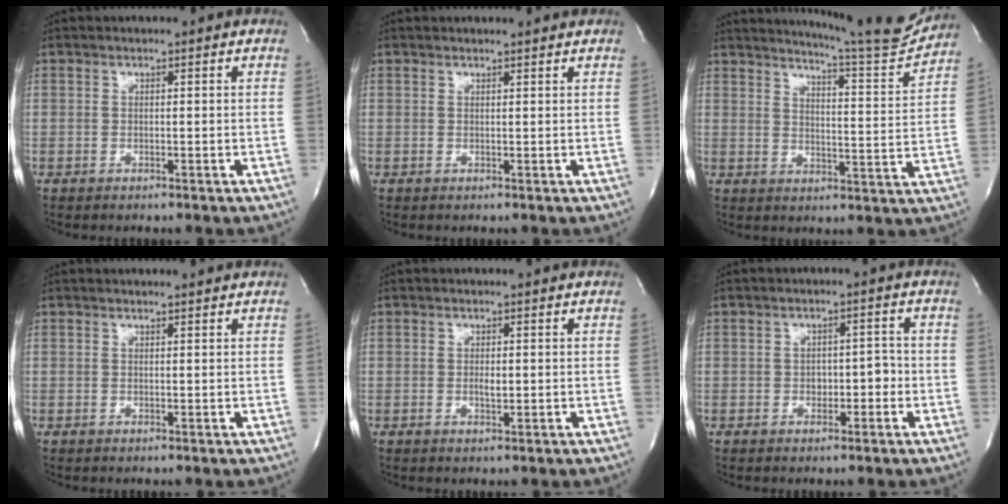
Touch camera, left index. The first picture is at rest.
{"total": 2.1, "force": [2.0, 0.1, 0.2], "torque": [-0.008, 0.001, 0.019]}
{"total": 13.5, "force": [13.0, -0.5, 3.5], "torque": [-0.057, -0.060, 0.160]}
{"total": 2.0, "force": [1.9, 0.1, 0.2], "torque": [-0.008, 0.002, 0.018]}
{"total": 1.2, "force": [-0.3, 0.4, 1.1], "torque": [-0.020, -0.005, -0.004]}
{"total": 3.0, "force": [-1.1, 1.9, 2.0], "torque": [-0.022, 0.011, -0.015]}